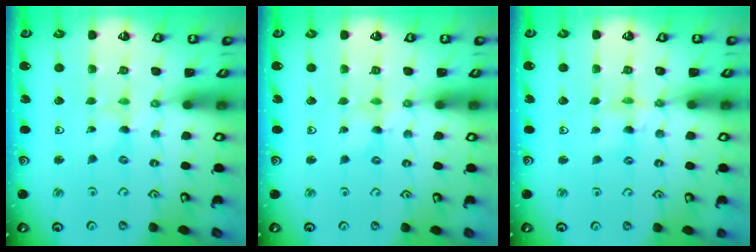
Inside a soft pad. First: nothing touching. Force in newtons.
{"total": 0.0}
{"total": 2.4, "press": 2.4, "slide": 0.3}